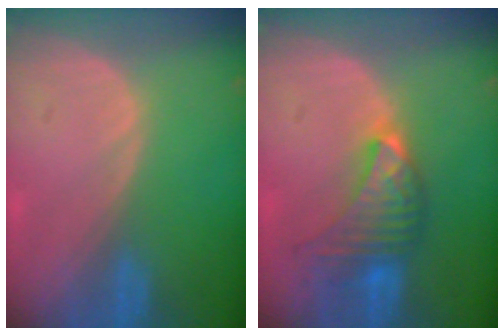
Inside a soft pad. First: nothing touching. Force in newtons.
{"total": 7.0, "press": 7.0, "slide": 0.6}